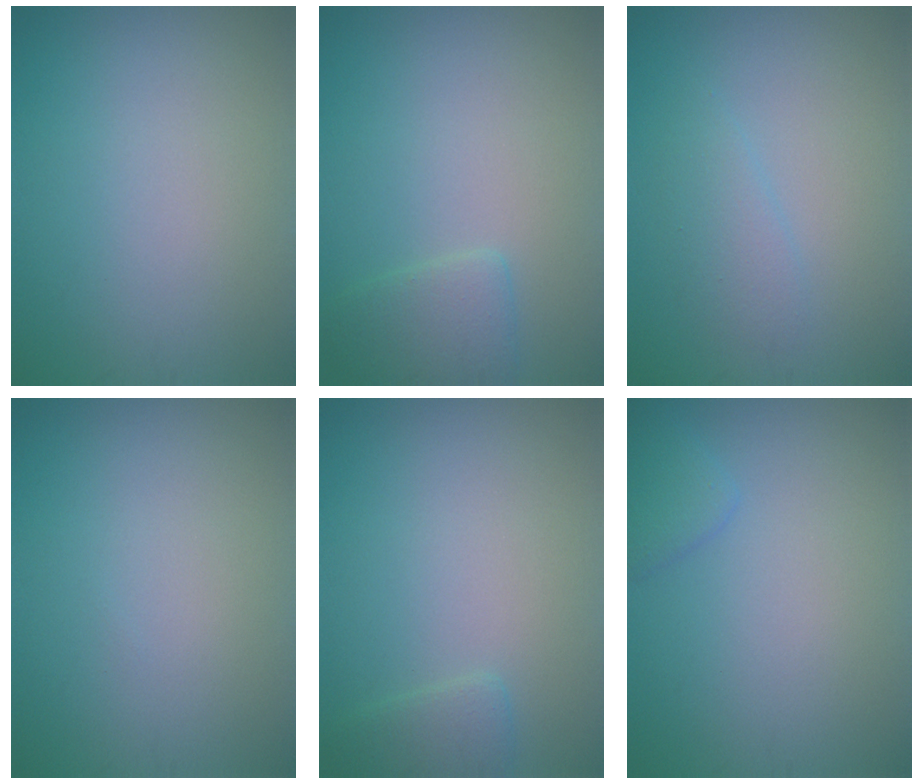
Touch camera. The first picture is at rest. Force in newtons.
{"total": 2.2, "press": 2.1, "slide": 0.2}
{"total": 1.6, "press": 1.6, "slide": 0.1}
{"total": 0.0}
{"total": 1.6, "press": 1.5, "slide": 0.2}
{"total": 1.5, "press": 1.5, "slide": 0.1}